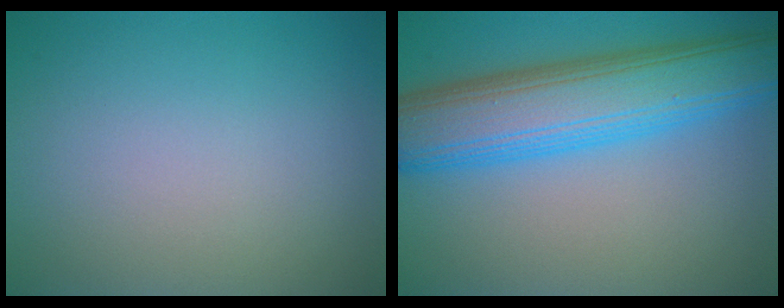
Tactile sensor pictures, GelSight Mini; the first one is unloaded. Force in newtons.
{"total": 9.6, "press": 9.6, "slide": 0.1}